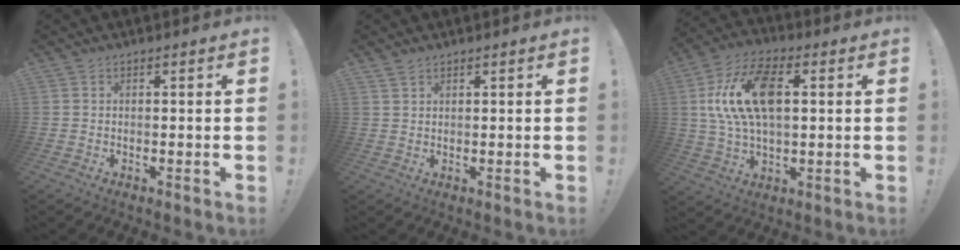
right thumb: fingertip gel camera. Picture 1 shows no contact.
{"total": 1.9, "force": [1.6, 0.7, 0.6], "torque": [-0.008, -0.008, 0.030]}
{"total": 17.7, "force": [3.7, 10.0, 14.1], "torque": [-0.251, 0.005, 0.065]}